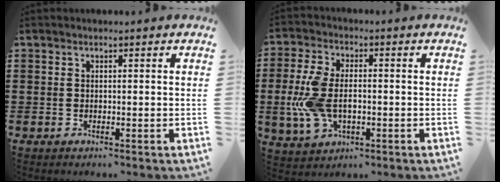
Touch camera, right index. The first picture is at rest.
{"total": 8.2, "force": [-1.0, 4.9, 6.5], "torque": [-0.172, -0.005, -0.028]}